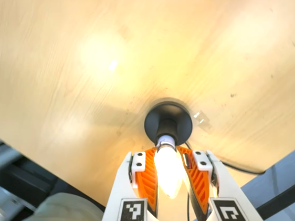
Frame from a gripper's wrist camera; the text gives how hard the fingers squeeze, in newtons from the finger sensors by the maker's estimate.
{"total": 26.2, "left": 28.5, "right": 23.9}